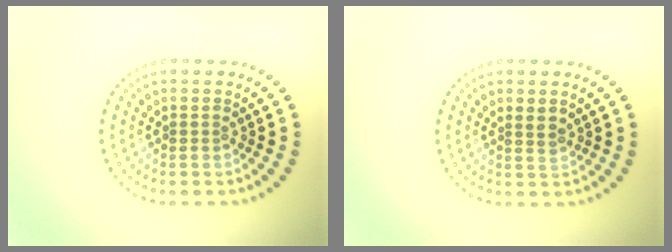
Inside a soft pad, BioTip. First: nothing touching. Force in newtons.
{"total": 1.0, "press": 0.8, "slide": 0.6}